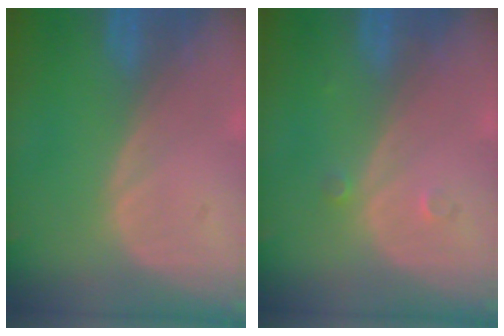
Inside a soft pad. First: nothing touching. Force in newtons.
{"total": 1.2, "press": 1.0, "slide": 0.7}